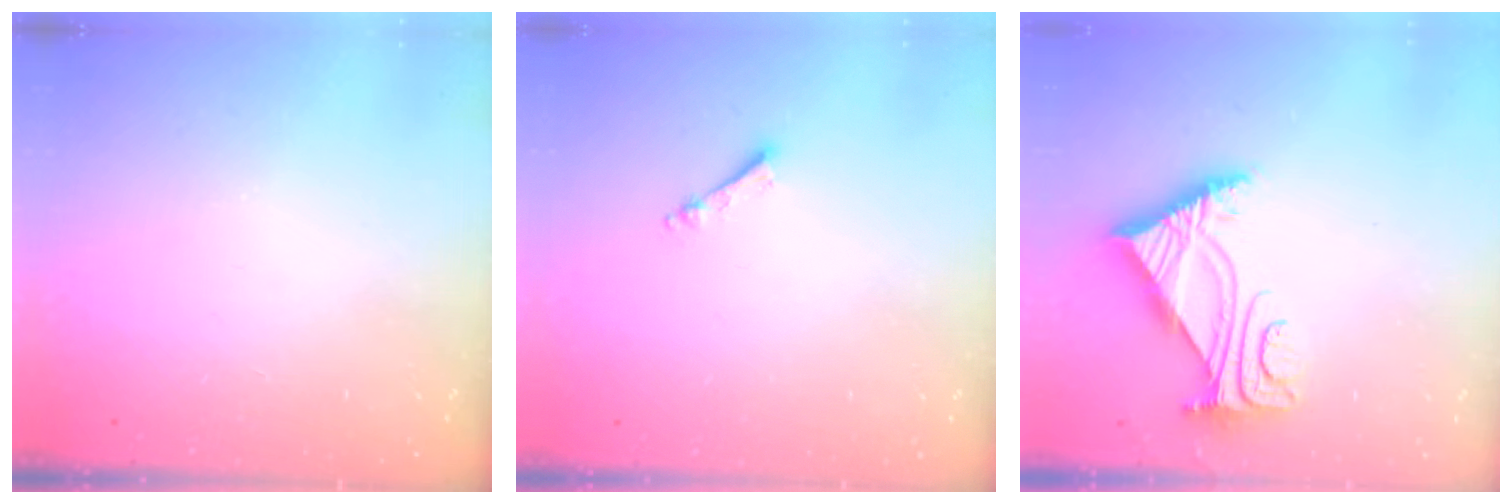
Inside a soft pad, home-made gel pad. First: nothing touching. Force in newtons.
{"total": 2.5, "press": 2.5, "slide": 0.3}
{"total": 5.3, "press": 5.3, "slide": 0.5}